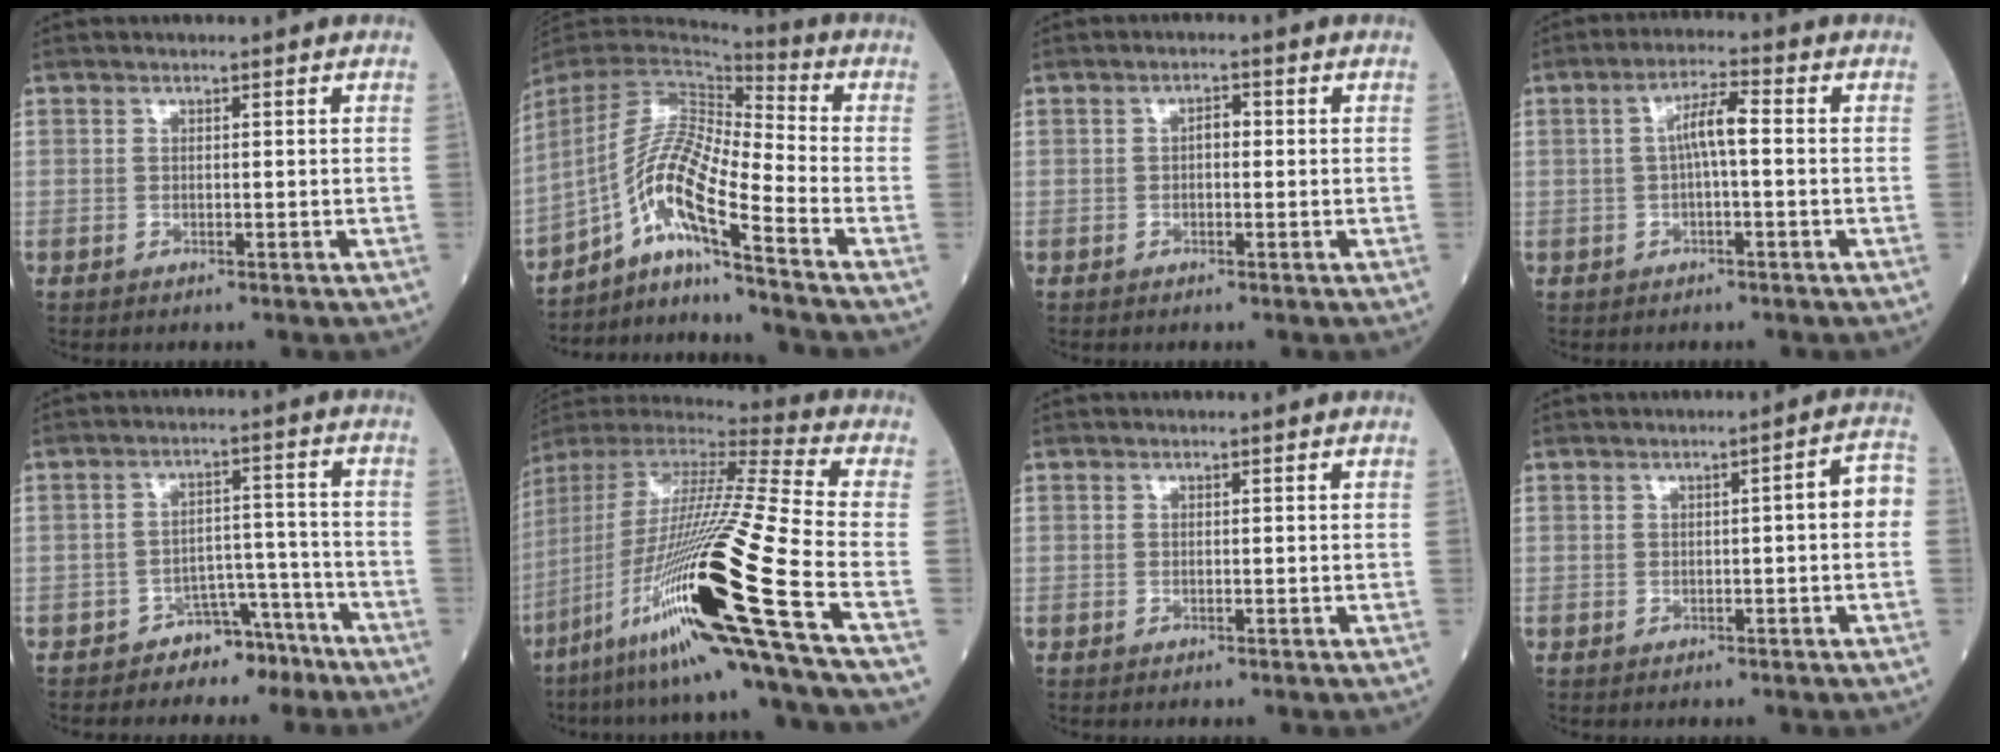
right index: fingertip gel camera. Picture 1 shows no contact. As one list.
[{"total": 12.5, "force": [-7.9, -0.6, 9.7], "torque": [-0.190, 0.002, -0.147]}, {"total": 1.6, "force": [0.0, 0.8, 1.4], "torque": [-0.016, 0.005, -0.004]}, {"total": 4.6, "force": [0.1, 0.6, 4.6], "torque": [-0.081, 0.015, 0.001]}, {"total": 5.5, "force": [-4.5, 3.1, 0.9], "torque": [-0.002, 0.032, -0.068]}, {"total": 28.4, "force": [-12.3, -1.1, 25.6], "torque": [-0.476, -0.048, -0.226]}, {"total": 0.0}, {"total": 3.9, "force": [-0.1, 0.5, 3.8], "torque": [-0.043, 0.013, -0.005]}]